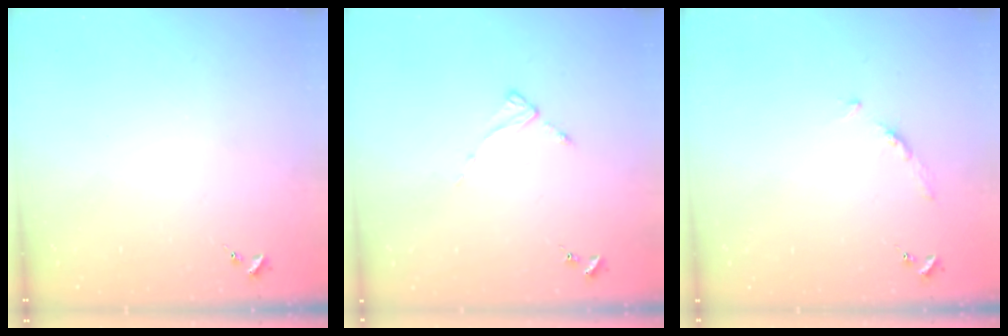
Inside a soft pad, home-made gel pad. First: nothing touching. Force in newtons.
{"total": 1.9, "press": 1.8, "slide": 0.3}
{"total": 3.5, "press": 3.5, "slide": 0.5}